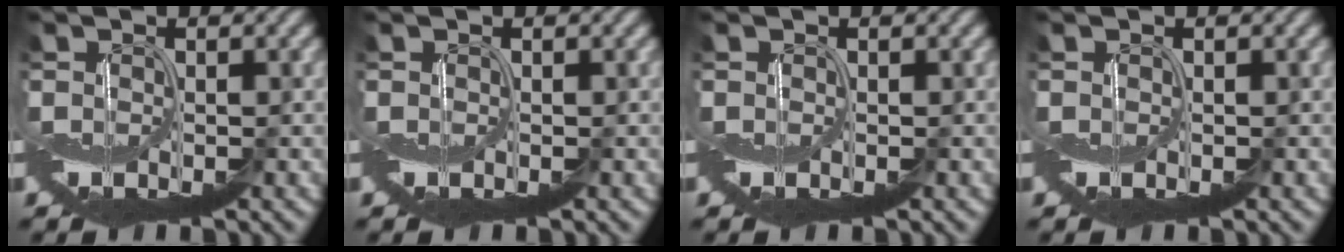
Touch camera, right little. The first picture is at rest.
{"total": 0.0}
{"total": 0.0}
{"total": 0.0}